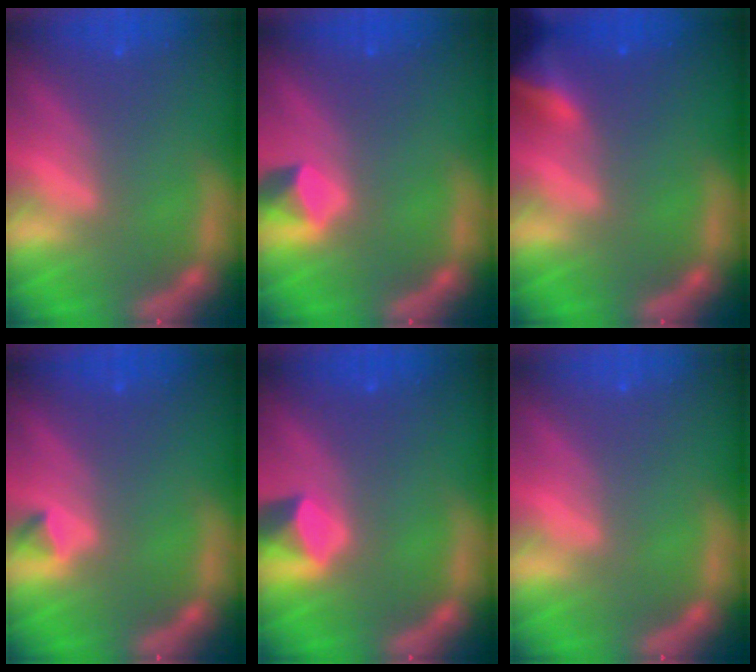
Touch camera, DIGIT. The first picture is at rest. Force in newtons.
{"total": 1.9}
{"total": 4.4}
{"total": 0.9}
{"total": 2.4}
{"total": 0.0}